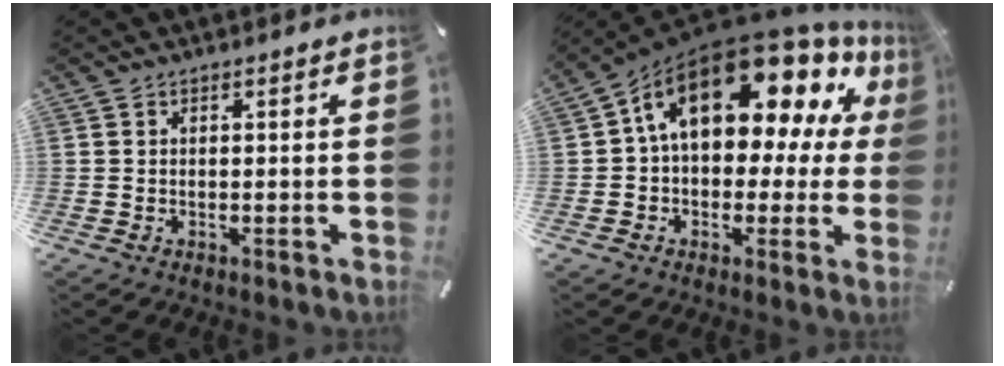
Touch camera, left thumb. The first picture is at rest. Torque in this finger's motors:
{"motor_torque": [2.15, 2.86, 2.77, 0.00, 0.39]}